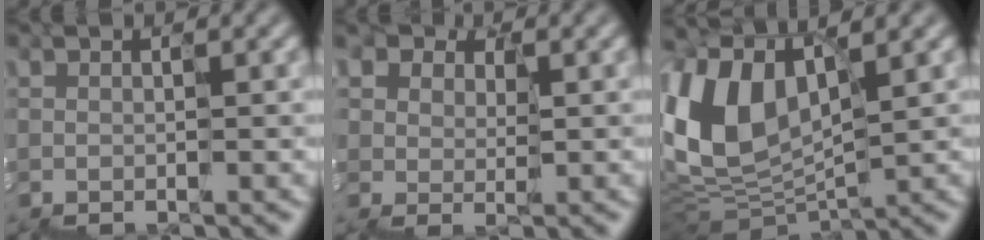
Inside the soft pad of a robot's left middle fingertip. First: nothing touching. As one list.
[{"total": 4.9, "force": [2.8, 3.4, 2.0], "torque": [-0.047, 0.007, 0.055]}, {"total": 9.0, "force": [3.3, 5.2, 6.5], "torque": [-0.203, 0.012, 0.063]}]